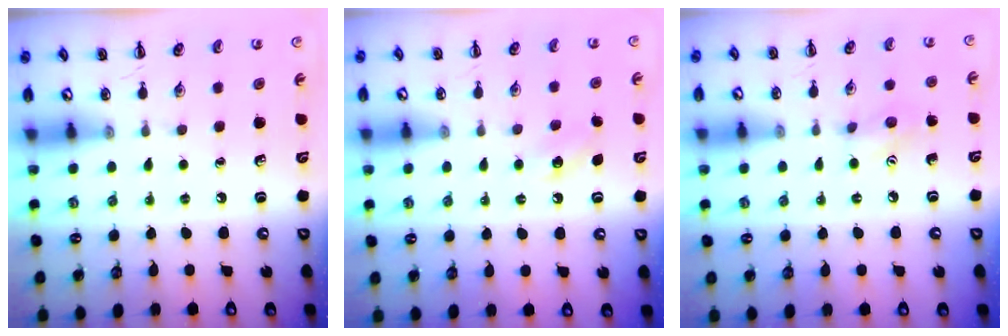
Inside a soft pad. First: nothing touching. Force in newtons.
{"total": 4.6, "press": 4.4, "slide": 1.3}
{"total": 7.3, "press": 7.1, "slide": 1.6}